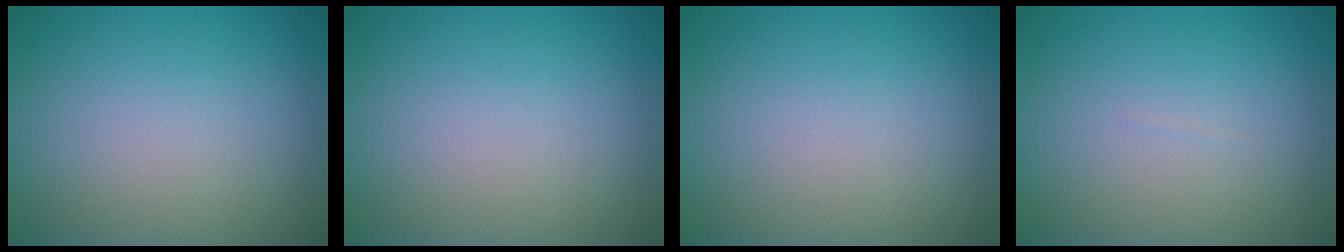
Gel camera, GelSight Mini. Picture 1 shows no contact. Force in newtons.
{"total": 0.0}
{"total": 0.0}
{"total": 0.0}